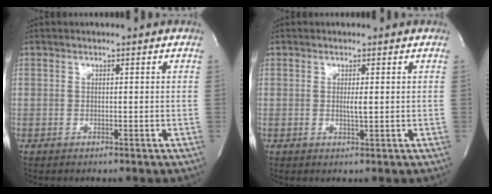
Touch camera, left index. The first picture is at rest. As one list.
[{"total": 1.3, "force": [0.0, 0.0, 1.3], "torque": [-0.029, -0.007, 0.000]}]